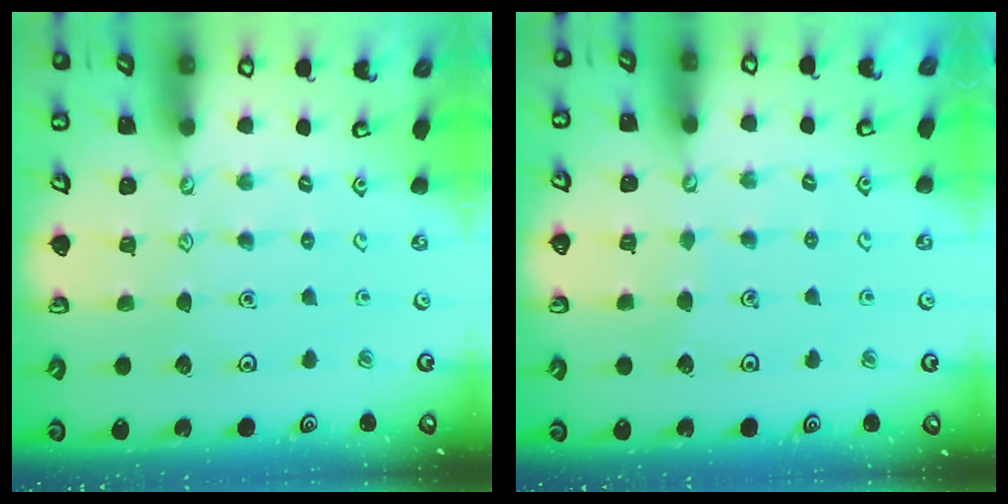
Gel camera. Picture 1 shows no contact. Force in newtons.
{"total": 2.3, "press": 2.3, "slide": 0.1}